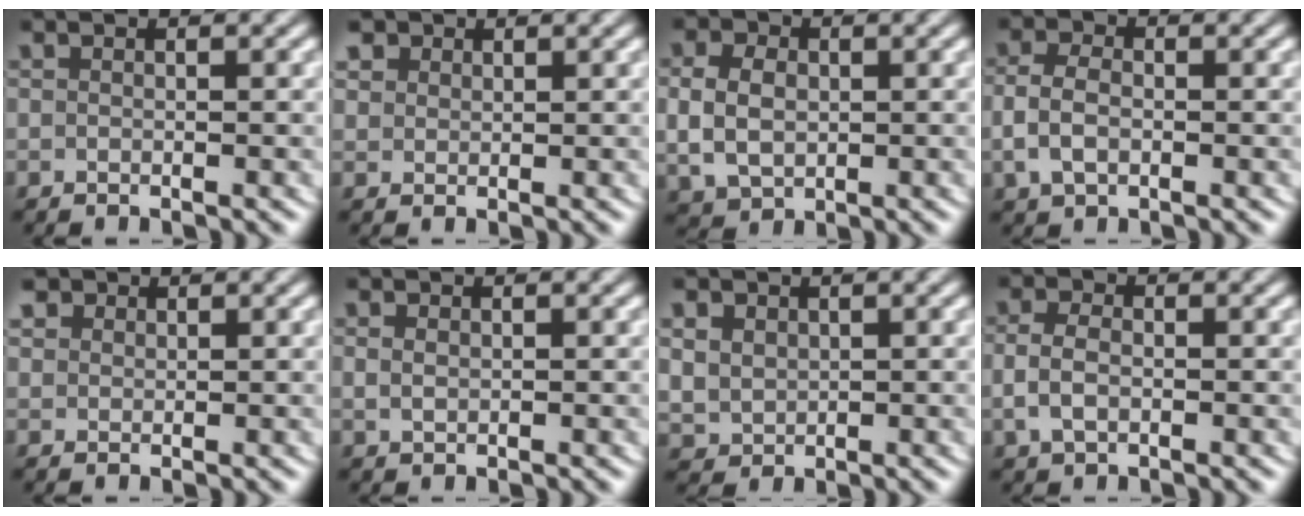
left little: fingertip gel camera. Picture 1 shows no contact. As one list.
[{"total": 2.2, "force": [1.4, 1.6, 0.7], "torque": [-0.027, -0.007, 0.033]}, {"total": 4.7, "force": [0.2, 3.9, 2.7], "torque": [-0.057, -0.008, 0.011]}, {"total": 3.1, "force": [-0.5, 2.3, 2.1], "torque": [-0.052, -0.005, -0.004]}, {"total": 1.9, "force": [1.3, 1.3, 0.6], "torque": [-0.022, -0.005, 0.031]}, {"total": 0.6, "force": [0.2, 0.4, 0.5], "torque": [-0.012, -0.006, 0.012]}, {"total": 3.7, "force": [0.7, 3.3, 1.4], "torque": [-0.050, -0.018, 0.026]}, {"total": 2.6, "force": [-0.4, 1.8, 1.8], "torque": [-0.043, -0.004, -0.002]}]